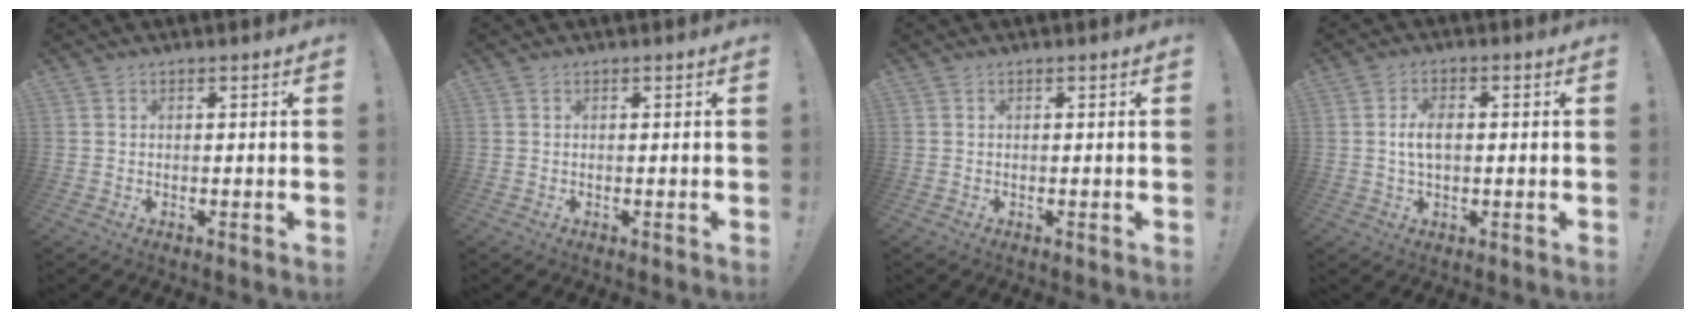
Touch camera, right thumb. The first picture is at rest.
{"total": 0.0}
{"total": 0.0}
{"total": 5.1, "force": [0.2, 2.8, 4.3], "torque": [-0.076, 0.004, 0.003]}